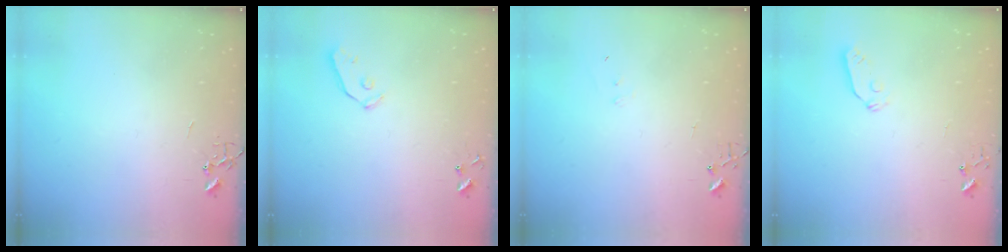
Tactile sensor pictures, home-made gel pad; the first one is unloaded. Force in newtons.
{"total": 4.0, "press": 3.9, "slide": 0.7}
{"total": 4.9, "press": 4.9, "slide": 0.3}
{"total": 3.9, "press": 3.8, "slide": 0.6}